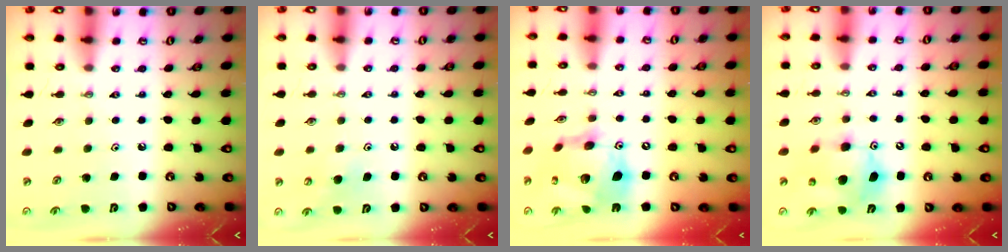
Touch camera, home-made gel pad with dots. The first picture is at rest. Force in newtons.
{"total": 5.4, "press": 5.3, "slide": 0.9}
{"total": 17.7, "press": 17.6, "slide": 1.7}
{"total": 11.6, "press": 11.4, "slide": 2.5}